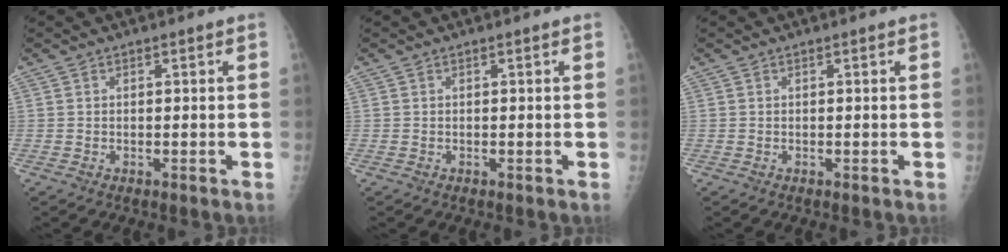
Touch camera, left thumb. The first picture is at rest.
{"total": 0.0}
{"total": 0.0}